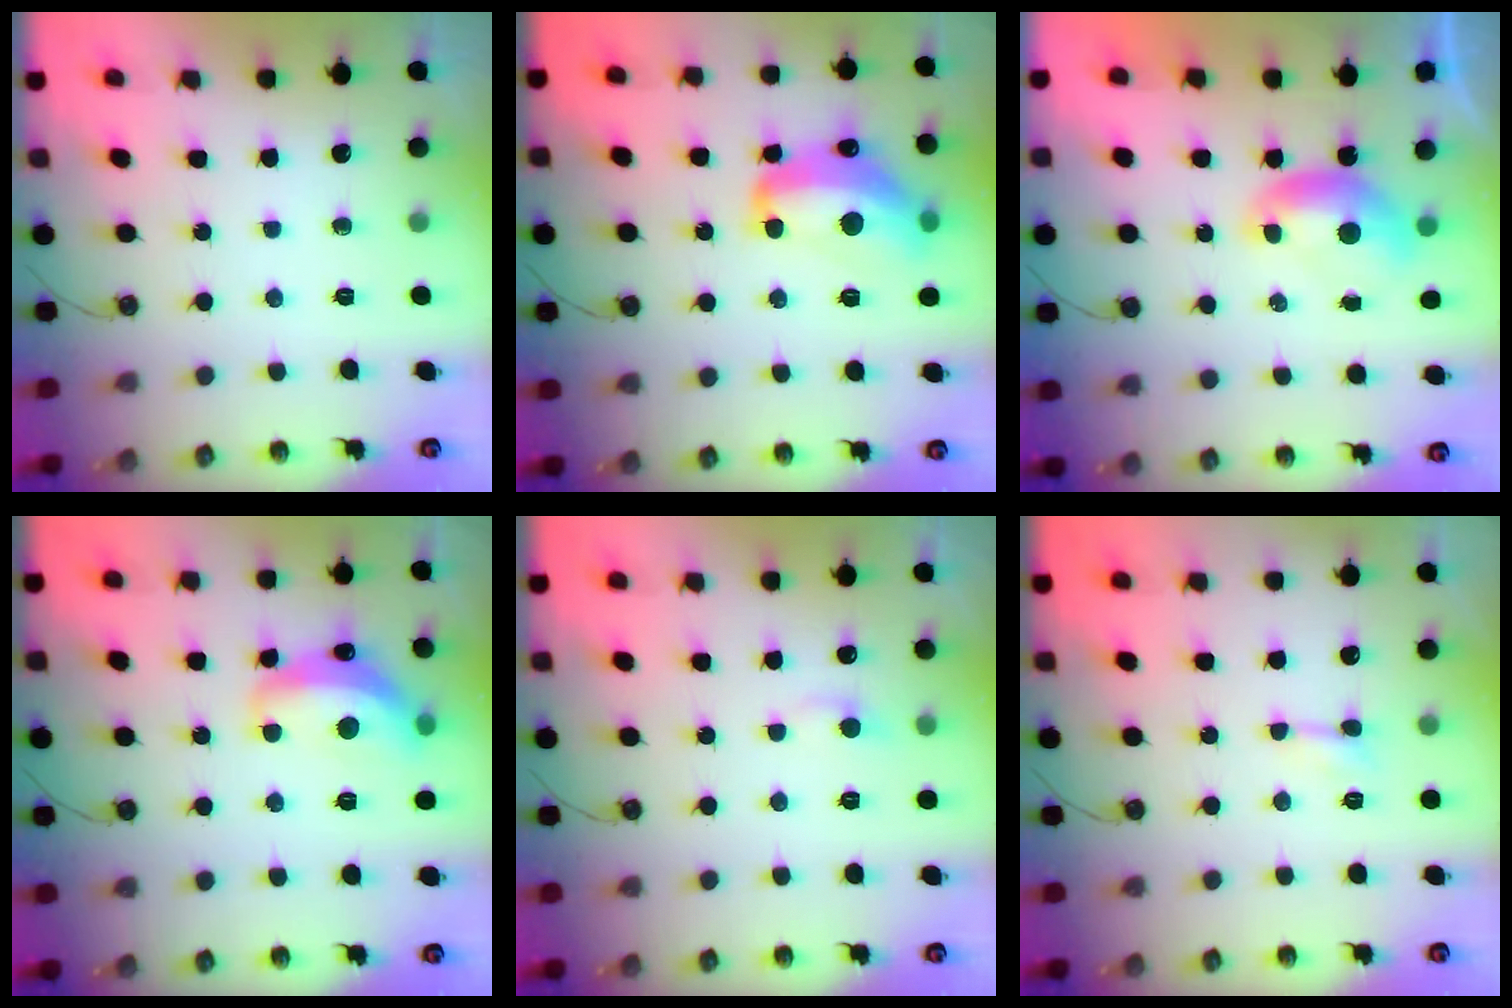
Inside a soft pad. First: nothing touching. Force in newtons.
{"total": 11.3, "press": 11.2, "slide": 0.8}
{"total": 0.0}
{"total": 8.5, "press": 8.5, "slide": 0.8}
{"total": 1.1, "press": 1.0, "slide": 0.4}
{"total": 1.7, "press": 1.6, "slide": 0.5}